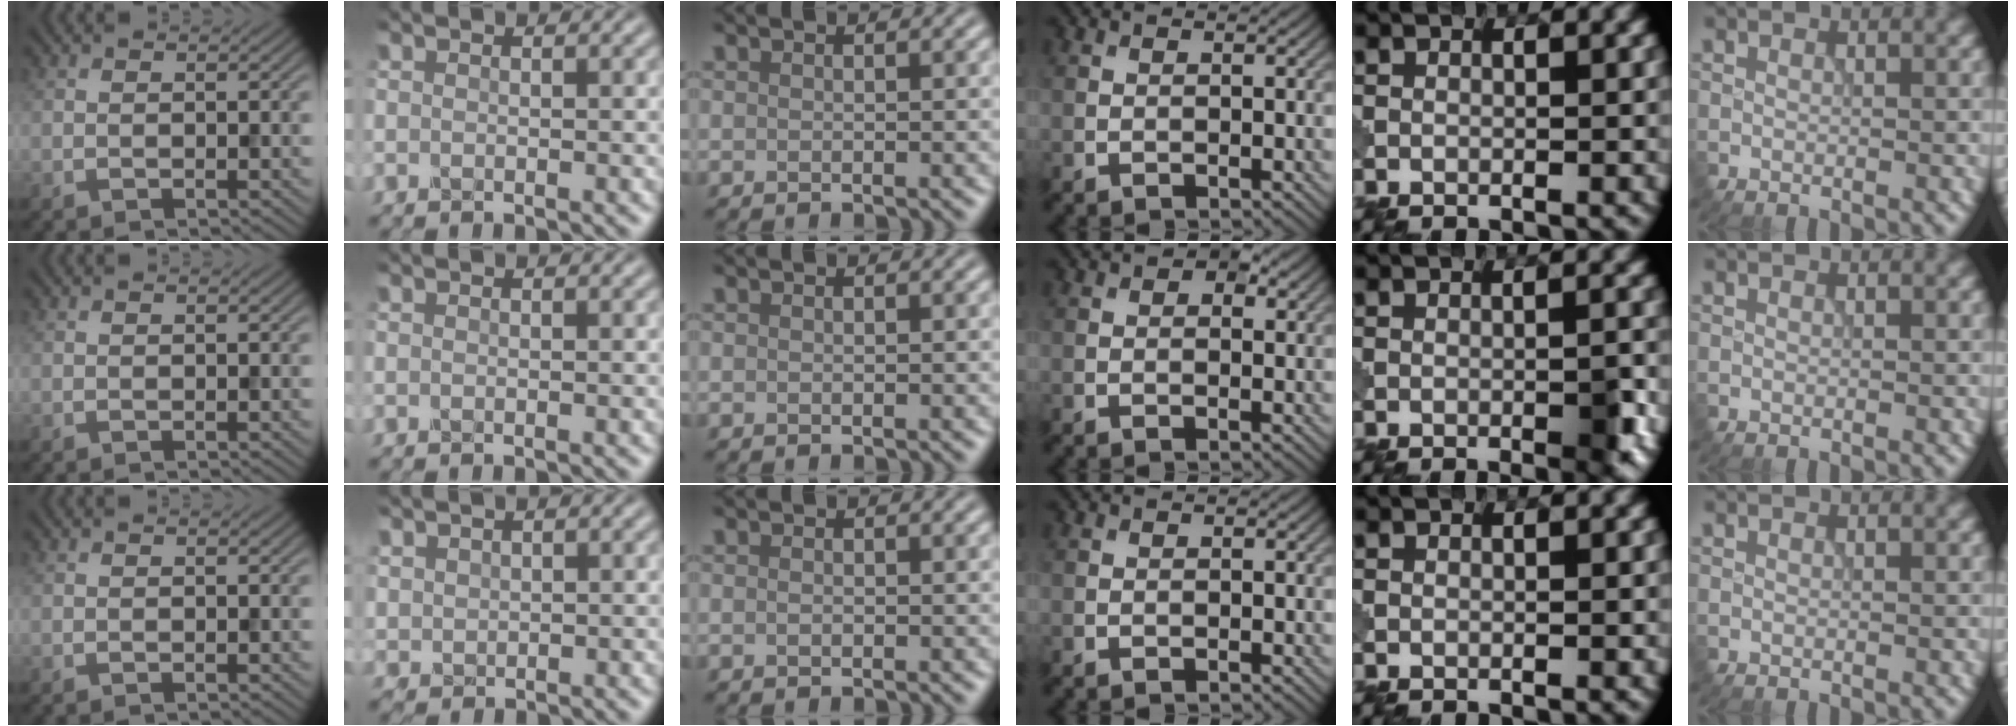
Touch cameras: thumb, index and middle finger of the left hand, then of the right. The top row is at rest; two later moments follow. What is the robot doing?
{"motion": "assemble", "object": "puzzle pieces"}